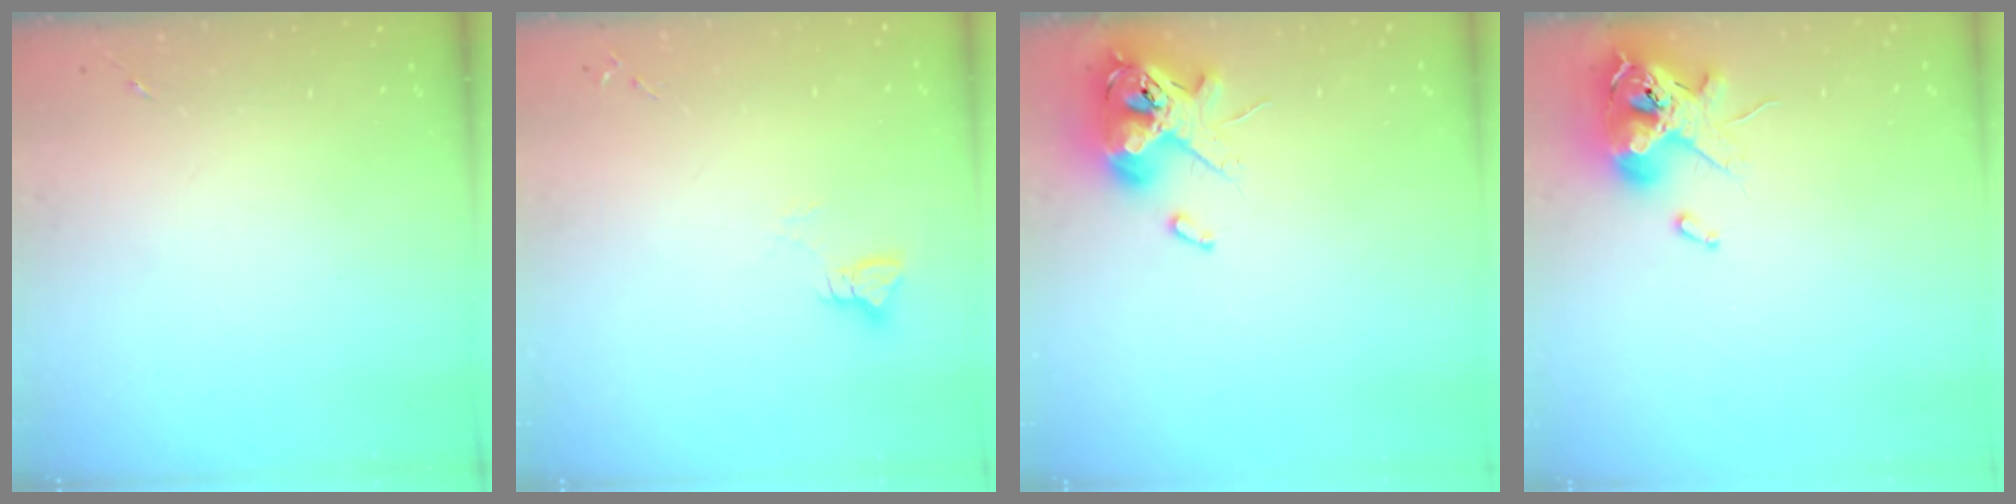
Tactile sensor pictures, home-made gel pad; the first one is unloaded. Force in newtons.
{"total": 3.5, "press": 3.5, "slide": 0.3}
{"total": 13.2, "press": 13.0, "slide": 2.3}
{"total": 12.2, "press": 12.1, "slide": 2.0}